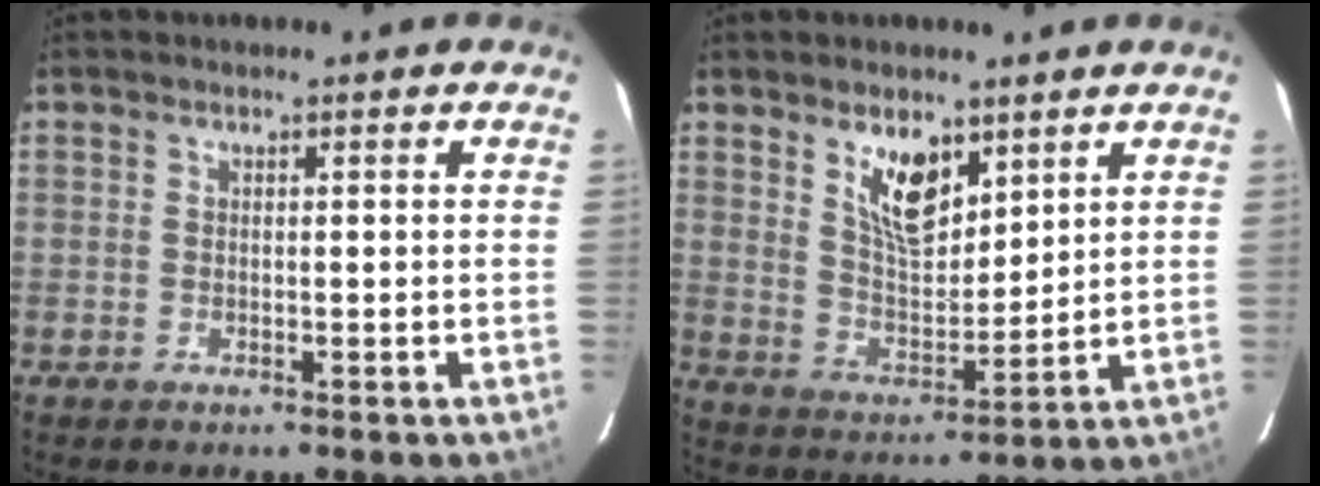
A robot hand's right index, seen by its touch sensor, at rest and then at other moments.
{"total": 9.5, "force": [5.6, 4.3, 6.4], "torque": [-0.109, 0.000, 0.111]}